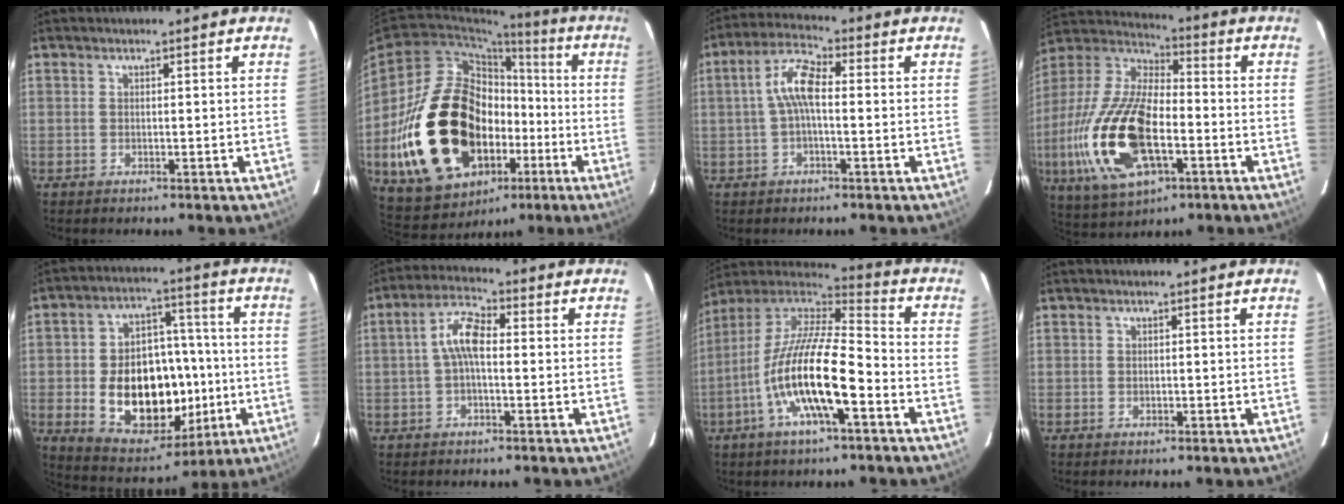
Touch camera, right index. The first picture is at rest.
{"total": 28.6, "force": [-5.0, 19.4, 20.4], "torque": [-0.418, 0.019, -0.047]}
{"total": 6.9, "force": [-0.1, 2.3, 6.4], "torque": [-0.137, 0.023, -0.005]}
{"total": 23.2, "force": [-6.3, 10.9, 19.5], "torque": [-0.427, -0.022, -0.111]}
{"total": 20.5, "force": [-3.4, 13.8, 14.8], "torque": [-0.280, 0.021, -0.025]}
{"total": 6.6, "force": [-0.2, 2.6, 6.1], "torque": [-0.128, 0.023, -0.008]}
{"total": 18.4, "force": [-6.8, 4.7, 16.5], "torque": [-0.311, -0.017, -0.135]}
{"total": 0.5, "force": [0.0, 0.5, 0.2], "torque": [0.001, 0.001, 0.000]}